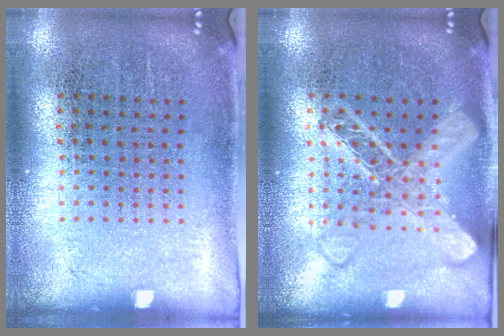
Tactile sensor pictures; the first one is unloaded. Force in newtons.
{"total": 2.4, "press": 2.4, "slide": 0.4}